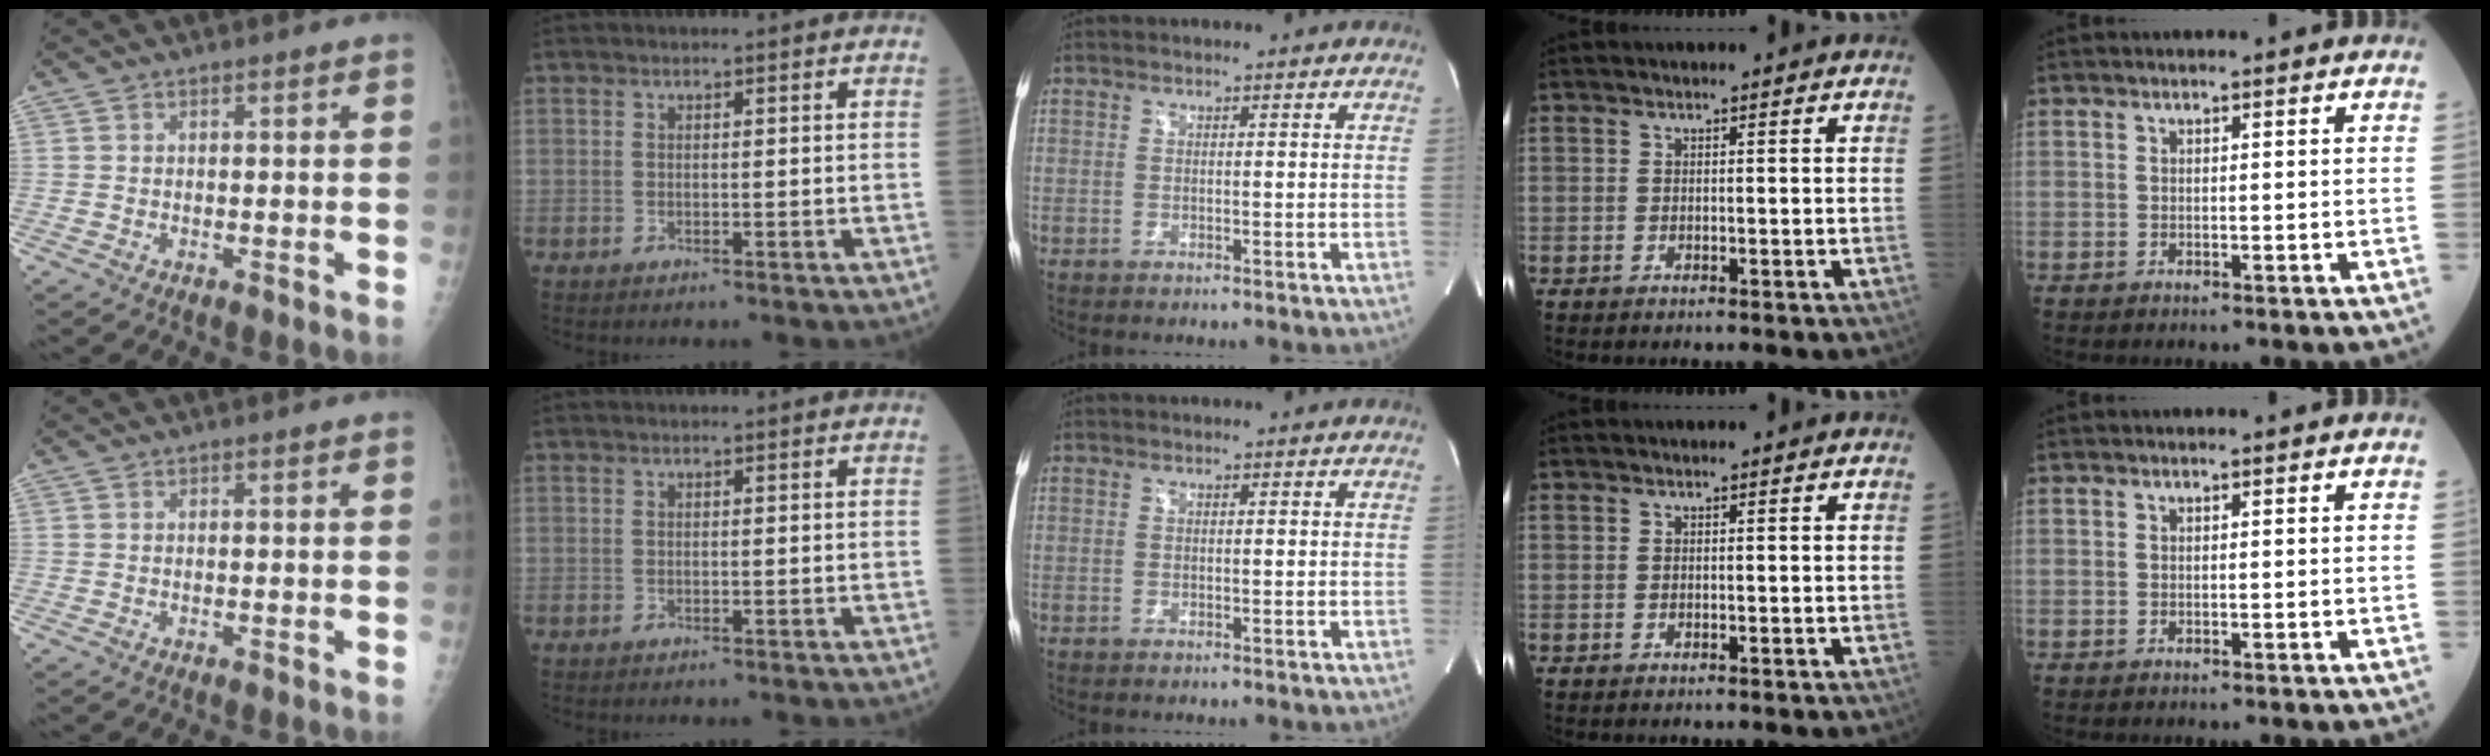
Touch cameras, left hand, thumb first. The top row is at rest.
{}